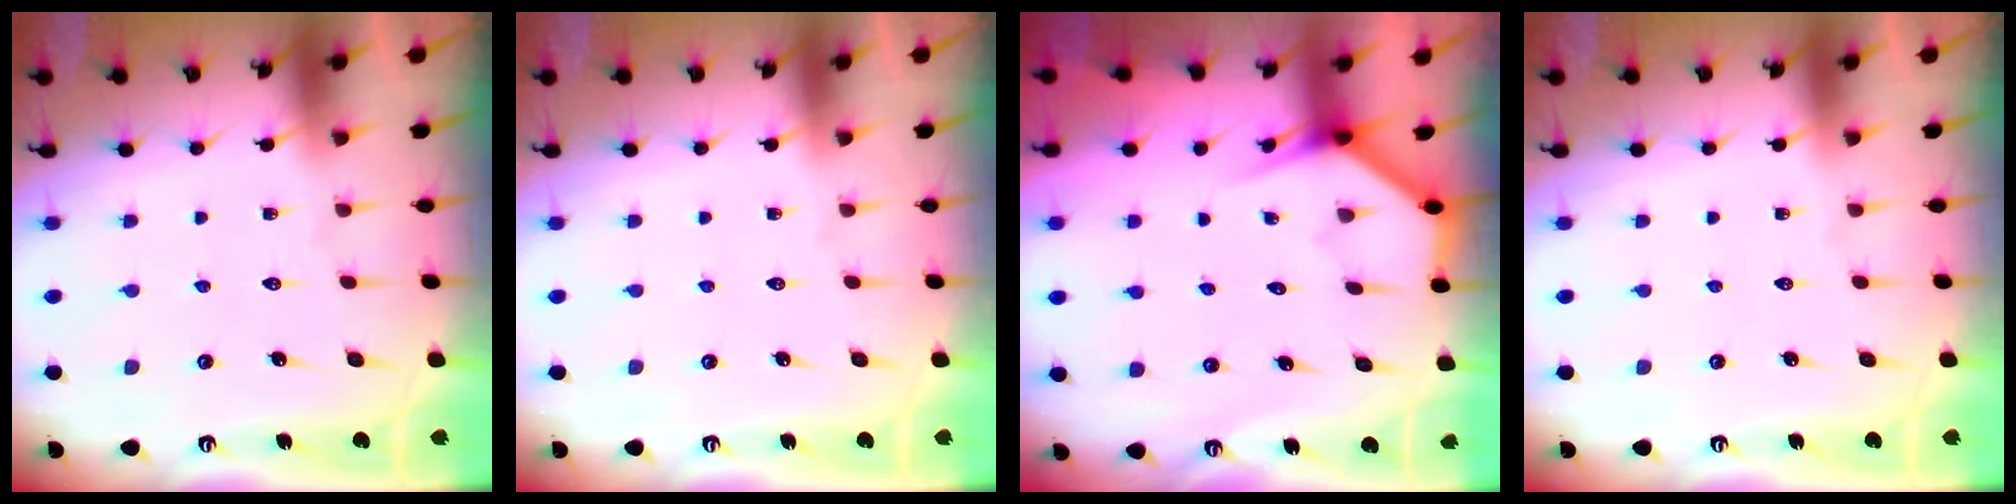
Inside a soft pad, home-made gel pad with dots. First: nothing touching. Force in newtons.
{"total": 0.0}
{"total": 3.6, "press": 3.6, "slide": 0.3}
{"total": 0.0}